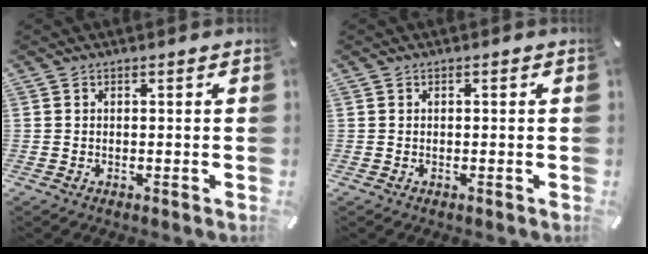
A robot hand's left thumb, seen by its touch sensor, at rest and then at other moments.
{"total": 0.0}